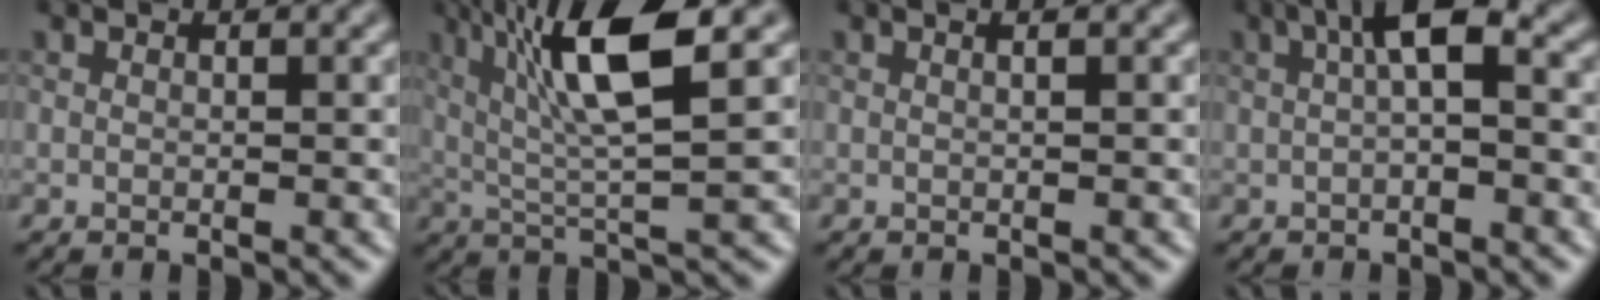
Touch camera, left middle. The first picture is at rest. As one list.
[{"total": 7.1, "force": [2.2, 1.1, 6.6], "torque": [-0.137, 0.008, 0.056]}, {"total": 1.5, "force": [0.6, 0.7, 1.1], "torque": [-0.004, 0.016, -0.008]}, {"total": 3.6, "force": [0.4, 0.5, 3.5], "torque": [-0.069, 0.020, 0.015]}]